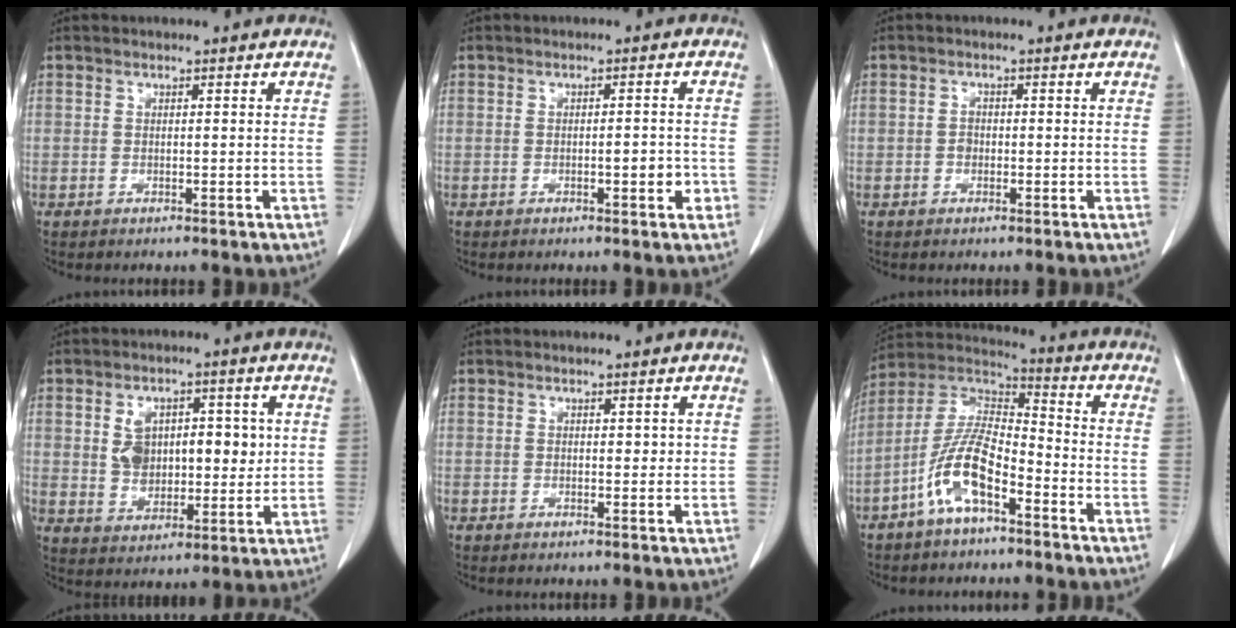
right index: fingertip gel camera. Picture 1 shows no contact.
{"total": 2.7, "force": [-1.0, 0.9, 2.3], "torque": [-0.031, 0.002, -0.012]}
{"total": 1.3, "force": [-0.4, 1.1, 0.6], "torque": [-0.008, 0.006, -0.007]}
{"total": 9.5, "force": [1.8, 6.2, 7.0], "torque": [-0.111, 0.022, 0.043]}
{"total": 1.2, "force": [0.4, 0.9, 0.8], "torque": [-0.003, 0.001, 0.005]}
{"total": 10.4, "force": [-5.3, 3.4, 8.2], "torque": [-0.182, 0.014, -0.105]}